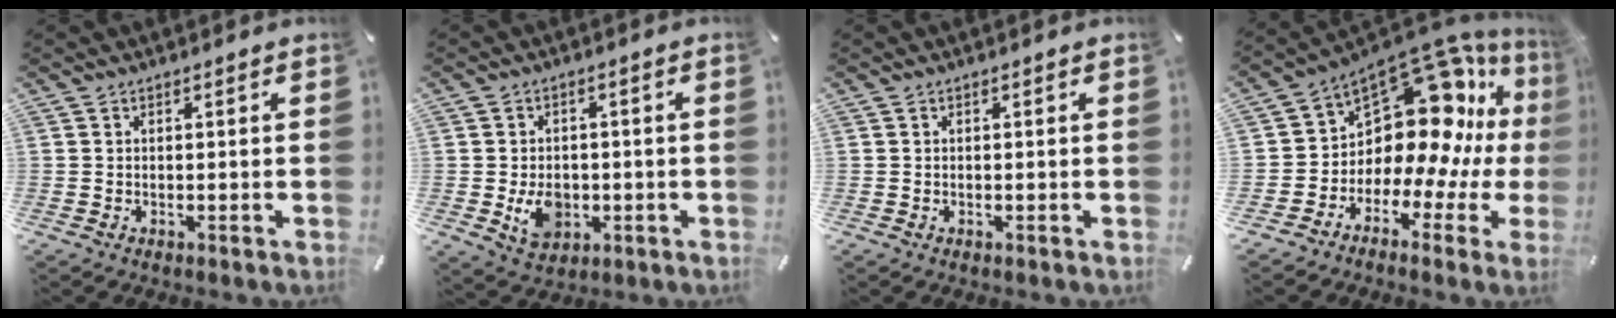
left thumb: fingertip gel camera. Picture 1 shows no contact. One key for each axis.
{"total": 7.7, "fx": -1.5, "fy": 6.1, "fz": 4.5, "tx": -0.080, "ty": 0.004, "tz": -0.023}
{"total": 0.0}
{"total": 14.7, "fx": 6.8, "fy": 9.6, "fz": 8.7, "tx": -0.131, "ty": -0.086, "tz": 0.122}